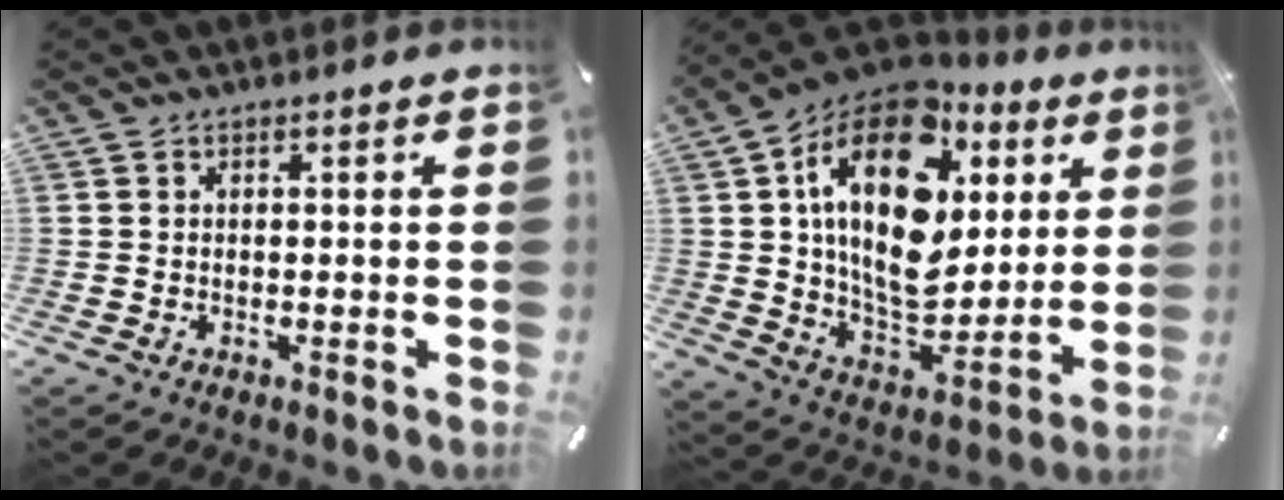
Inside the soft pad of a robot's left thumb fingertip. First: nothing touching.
{"total": 24.0, "force": [8.1, 14.9, 16.9], "torque": [-0.296, -0.039, 0.135]}